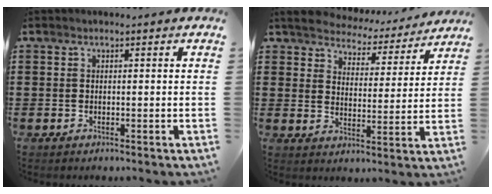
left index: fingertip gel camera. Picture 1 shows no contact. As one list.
[{"total": 4.7, "force": [4.6, 0.3, -0.1], "torque": [-0.029, -0.036, 0.077]}]